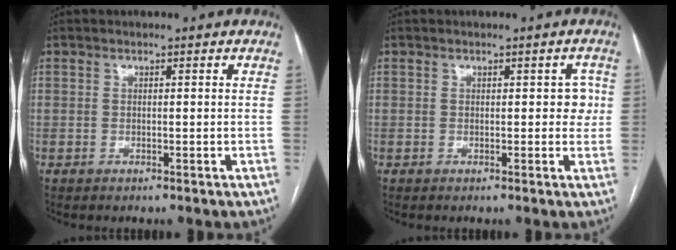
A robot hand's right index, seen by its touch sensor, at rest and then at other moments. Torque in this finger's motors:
{"motor_torque": [0.07, 0.02, 0.02, 0.01]}